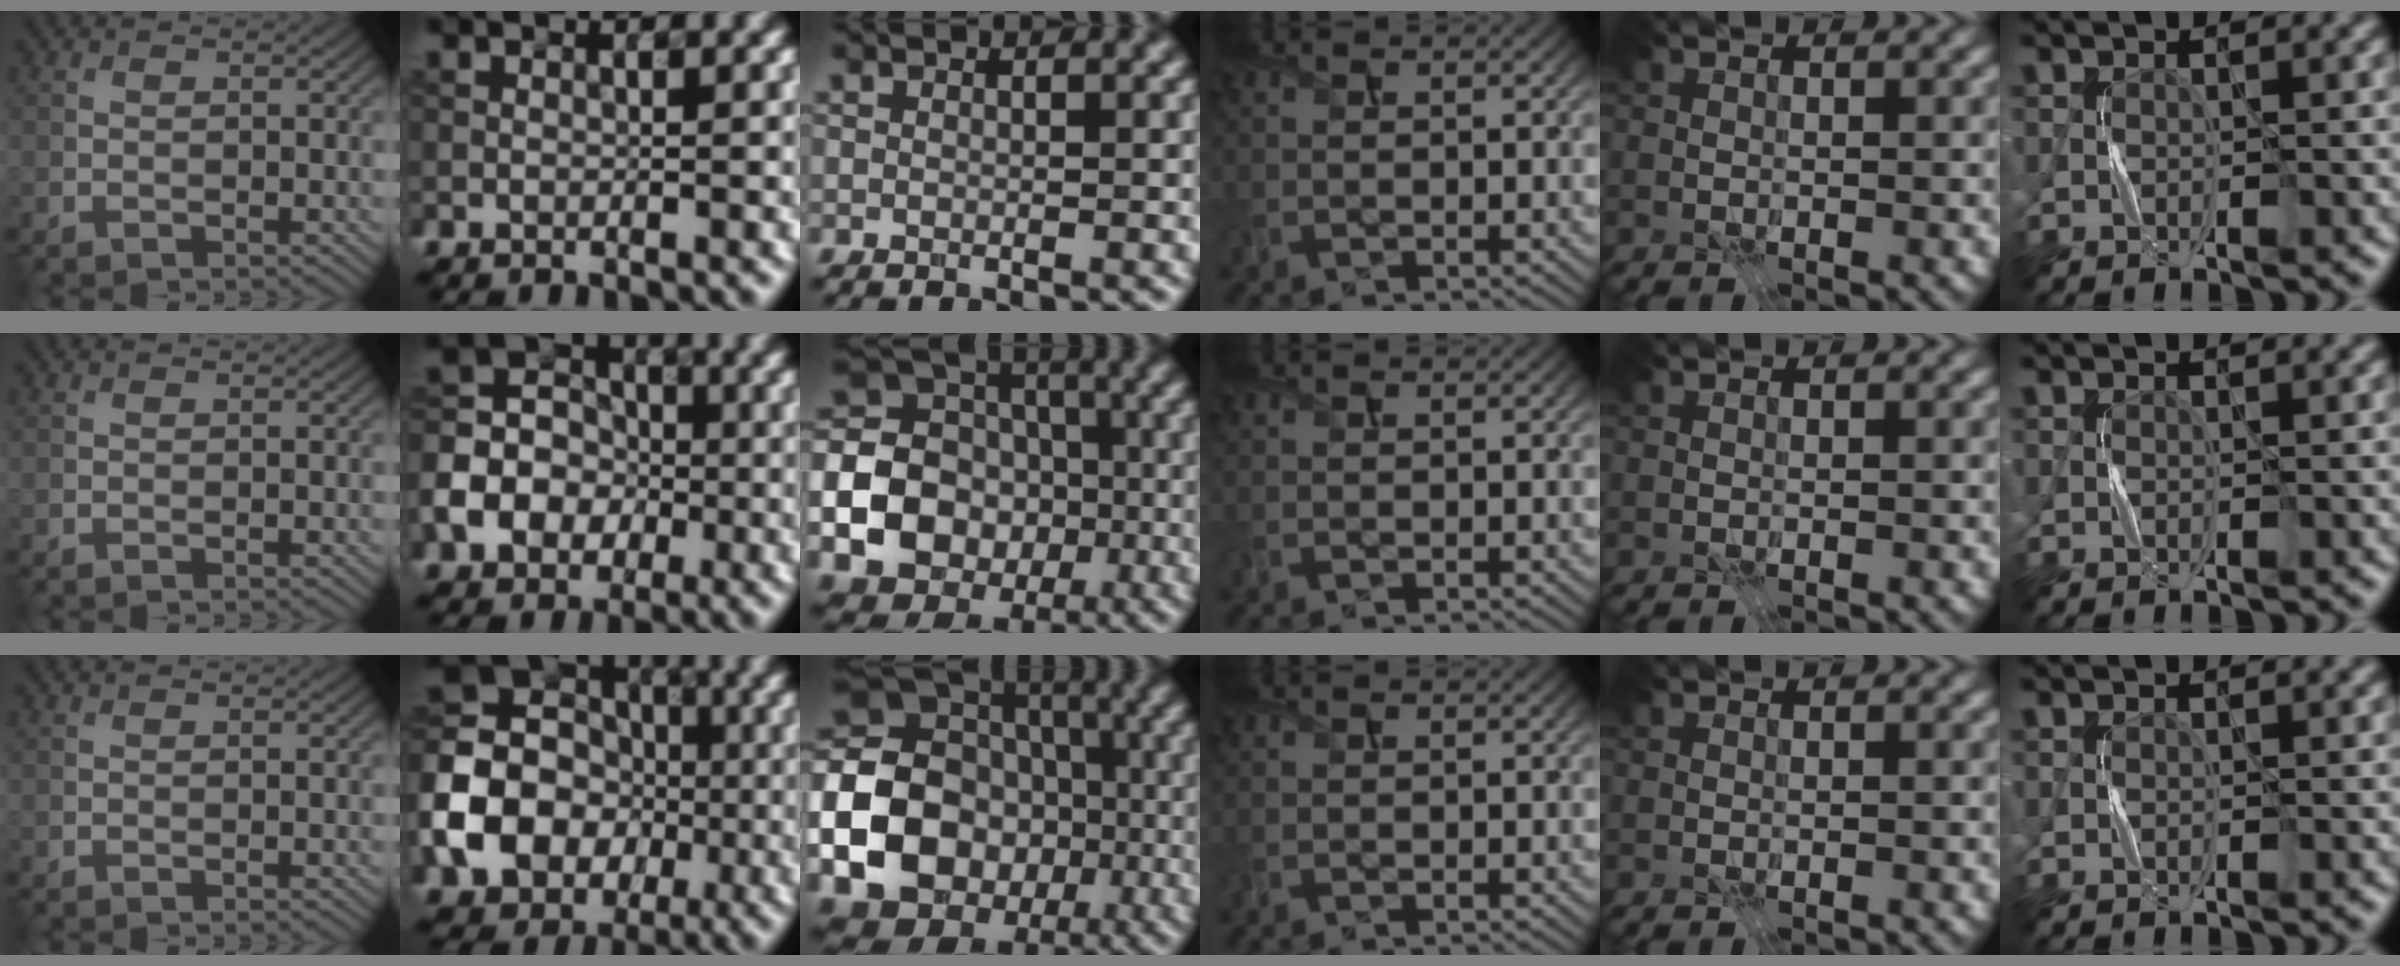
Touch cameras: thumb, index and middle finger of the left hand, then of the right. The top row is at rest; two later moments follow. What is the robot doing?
{"motion": "press", "object": "gel pad"}